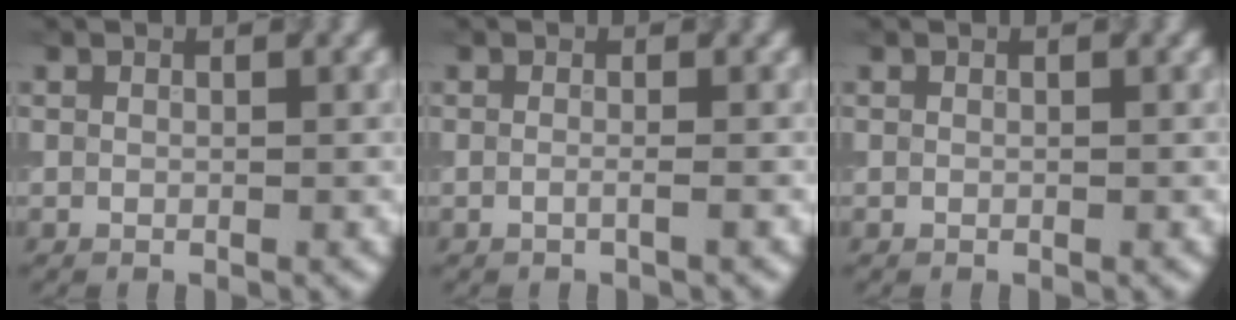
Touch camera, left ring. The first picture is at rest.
{"total": 1.1, "force": [-0.2, 0.4, 1.0], "torque": [-0.013, -0.014, -0.014]}
{"total": 0.0}